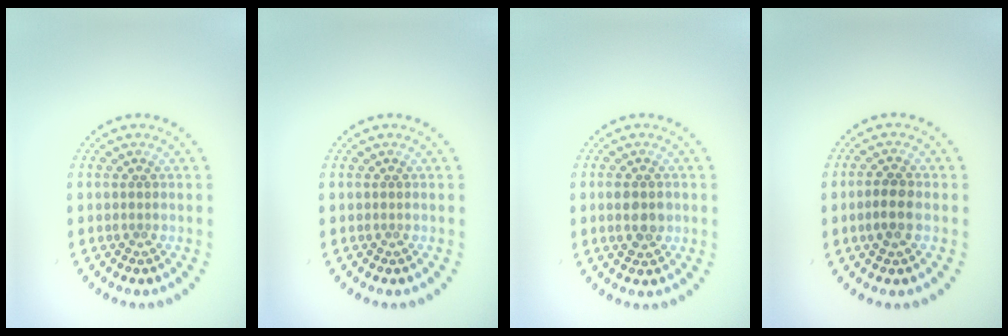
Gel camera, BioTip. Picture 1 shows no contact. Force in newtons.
{"total": 0.0}
{"total": 2.7, "press": 2.7, "slide": 0.1}
{"total": 2.4, "press": 2.4, "slide": 0.6}